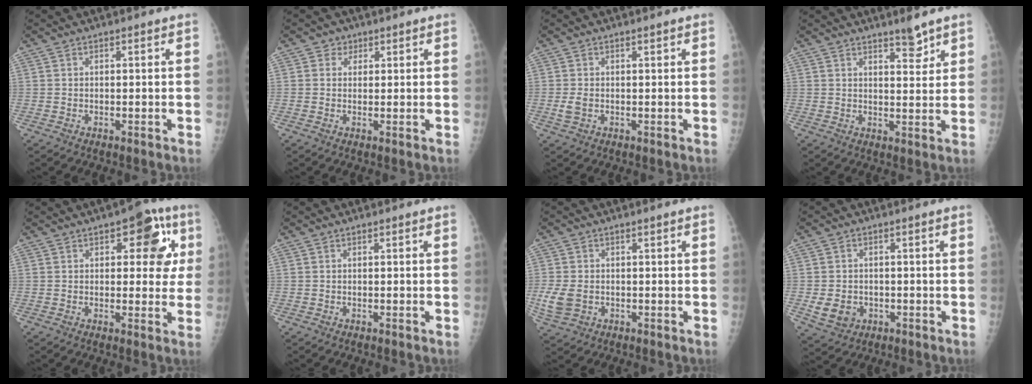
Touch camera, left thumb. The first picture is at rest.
{"total": 1.8, "force": [0.8, 1.5, 0.2], "torque": [0.012, -0.003, 0.006]}
{"total": 2.3, "force": [0.2, 1.3, 1.9], "torque": [-0.040, 0.007, 0.009]}
{"total": 3.9, "force": [3.2, 0.8, 2.2], "torque": [-0.024, -0.027, 0.048]}
{"total": 10.6, "force": [3.3, 5.2, 8.5], "torque": [-0.053, 0.004, 0.030]}
{"total": 0.0}
{"total": 5.0, "force": [-0.6, 3.7, 3.3], "torque": [-0.078, -0.002, -0.006]}
{"total": 5.6, "force": [-1.3, 4.7, 2.7], "torque": [-0.036, 0.003, -0.010]}